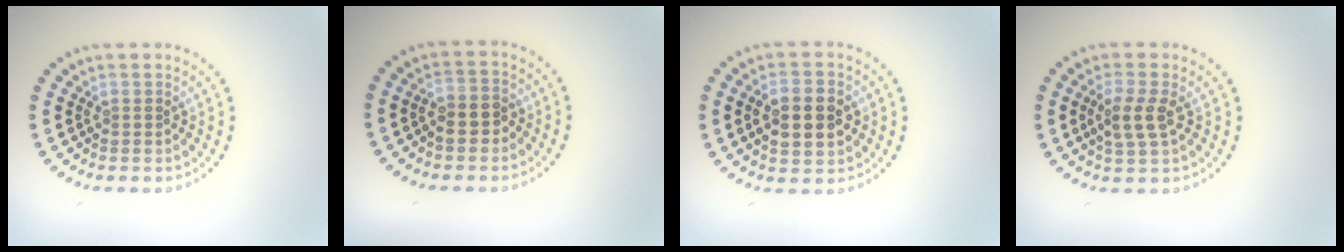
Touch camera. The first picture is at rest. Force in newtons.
{"total": 1.8, "press": 1.7, "slide": 0.6}
{"total": 5.1, "press": 5.1, "slide": 0.3}
{"total": 2.7, "press": 2.6, "slide": 0.7}